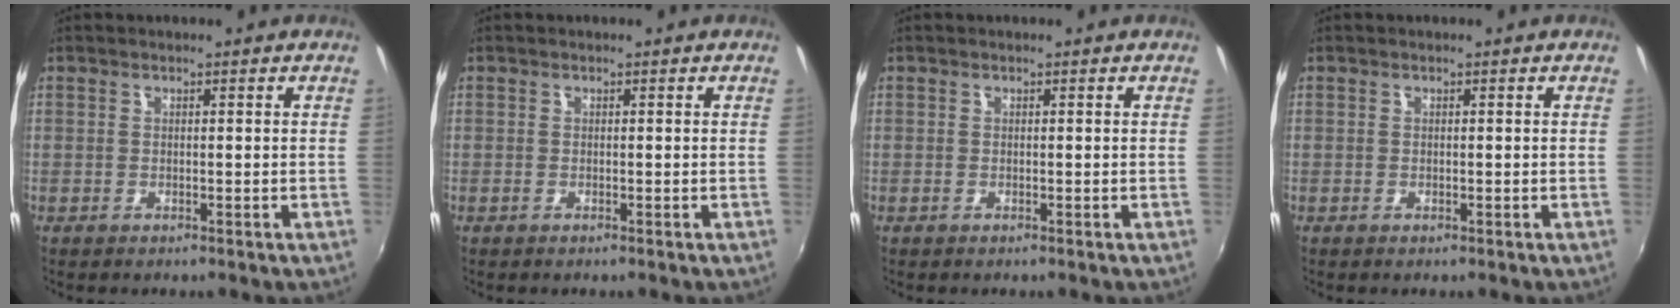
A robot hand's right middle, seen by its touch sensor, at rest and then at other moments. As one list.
[{"total": 0.0}, {"total": 0.0}, {"total": 0.0}]